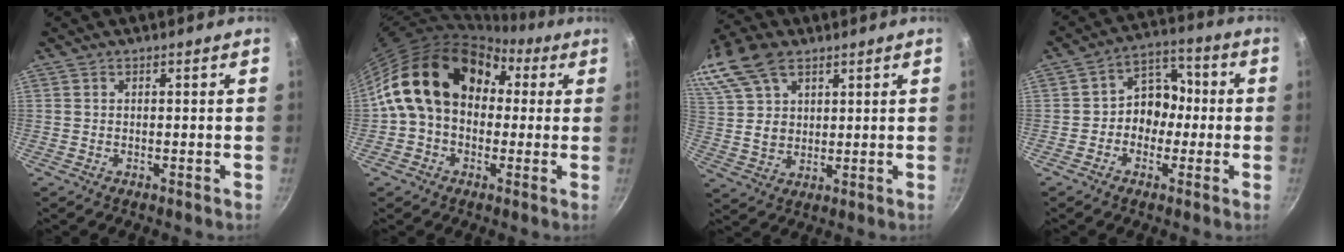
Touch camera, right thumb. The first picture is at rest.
{"total": 18.6, "force": [3.0, 13.8, 12.1], "torque": [-0.179, 0.047, 0.038]}
{"total": 18.2, "force": [10.0, 11.5, 9.9], "torque": [-0.215, 0.018, 0.197]}
{"total": 8.5, "force": [-1.1, 7.1, 4.6], "torque": [-0.008, 0.033, -0.032]}